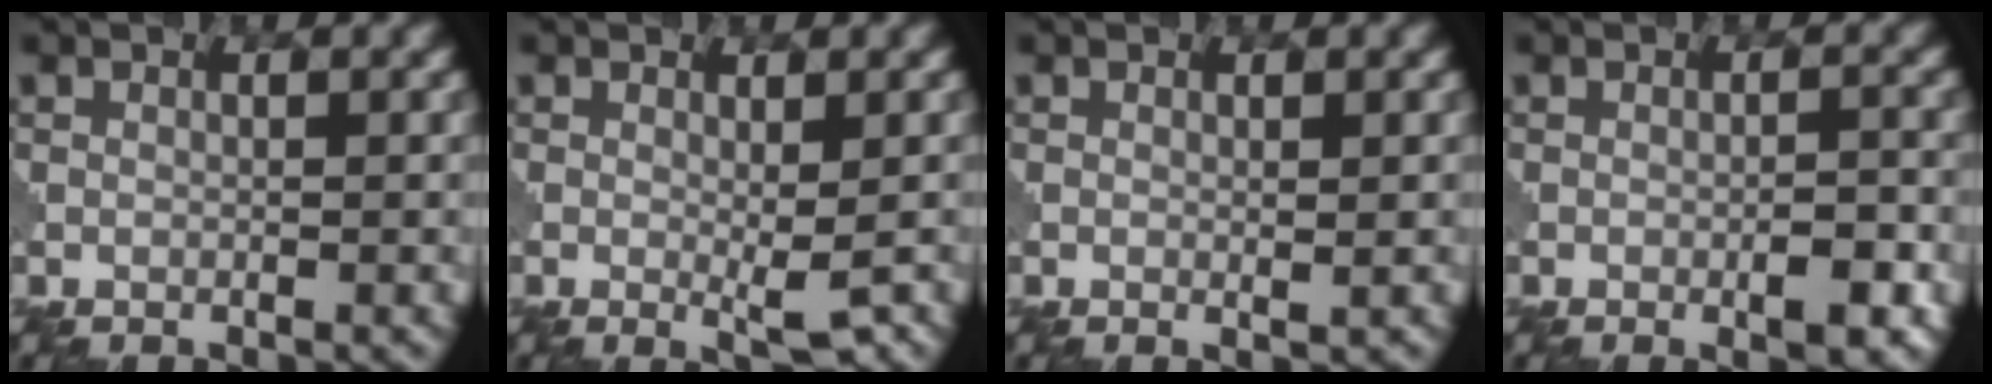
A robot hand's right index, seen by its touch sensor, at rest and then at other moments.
{"total": 2.2, "force": [-0.1, 0.3, 2.2], "torque": [-0.037, -0.008, 0.000]}
{"total": 0.6, "force": [0.1, 0.0, 0.6], "torque": [-0.008, -0.003, -0.001]}
{"total": 2.7, "force": [-1.1, 0.6, 2.4], "torque": [-0.037, 0.003, -0.016]}